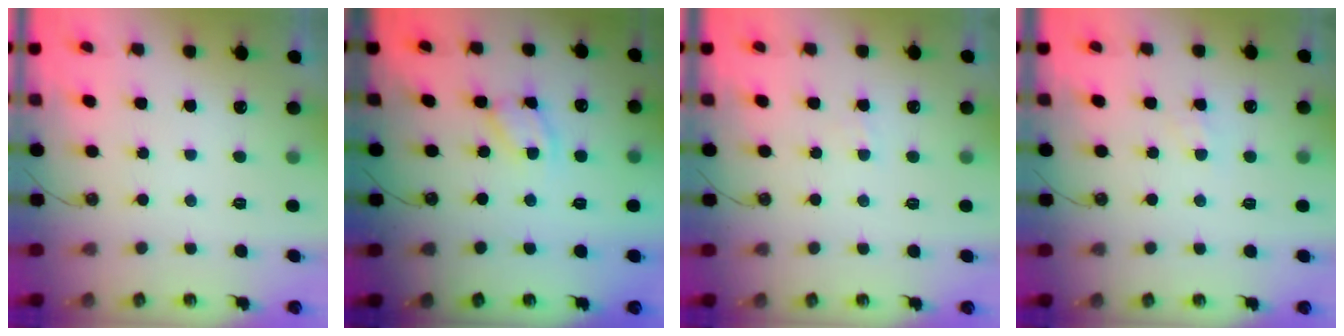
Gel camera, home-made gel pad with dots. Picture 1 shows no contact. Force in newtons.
{"total": 5.7, "press": 5.7, "slide": 0.3}
{"total": 3.1, "press": 3.1, "slide": 0.4}
{"total": 5.3, "press": 5.2, "slide": 0.7}